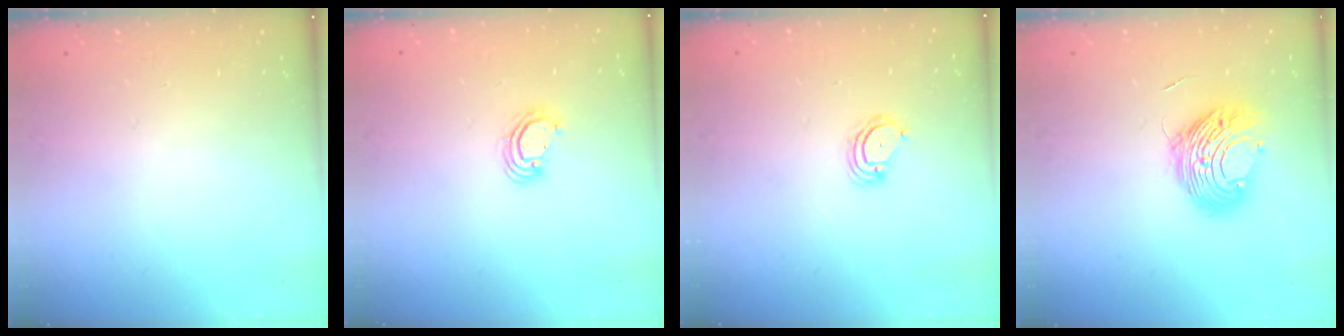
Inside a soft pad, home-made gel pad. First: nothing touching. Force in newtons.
{"total": 4.1, "press": 4.1, "slide": 0.3}
{"total": 3.7, "press": 3.7, "slide": 0.3}
{"total": 11.1, "press": 11.1, "slide": 0.9}